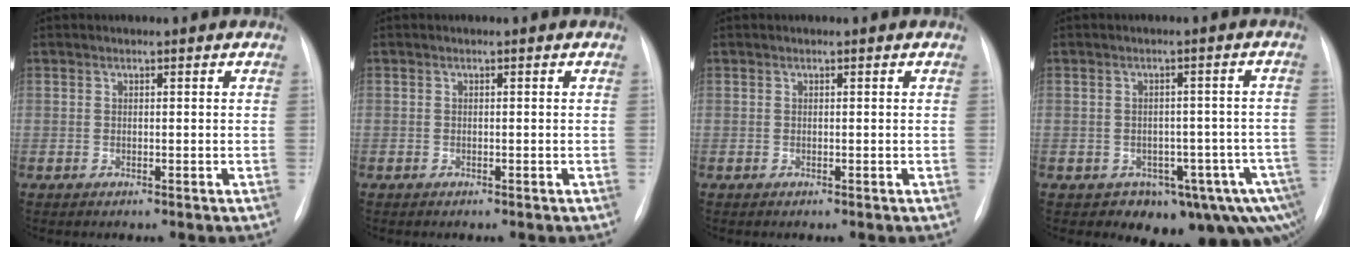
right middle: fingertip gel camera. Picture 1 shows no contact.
{"total": 0.0}
{"total": 0.0}
{"total": 11.8, "force": [-7.3, 6.6, 6.5], "torque": [-0.054, 0.022, -0.086]}